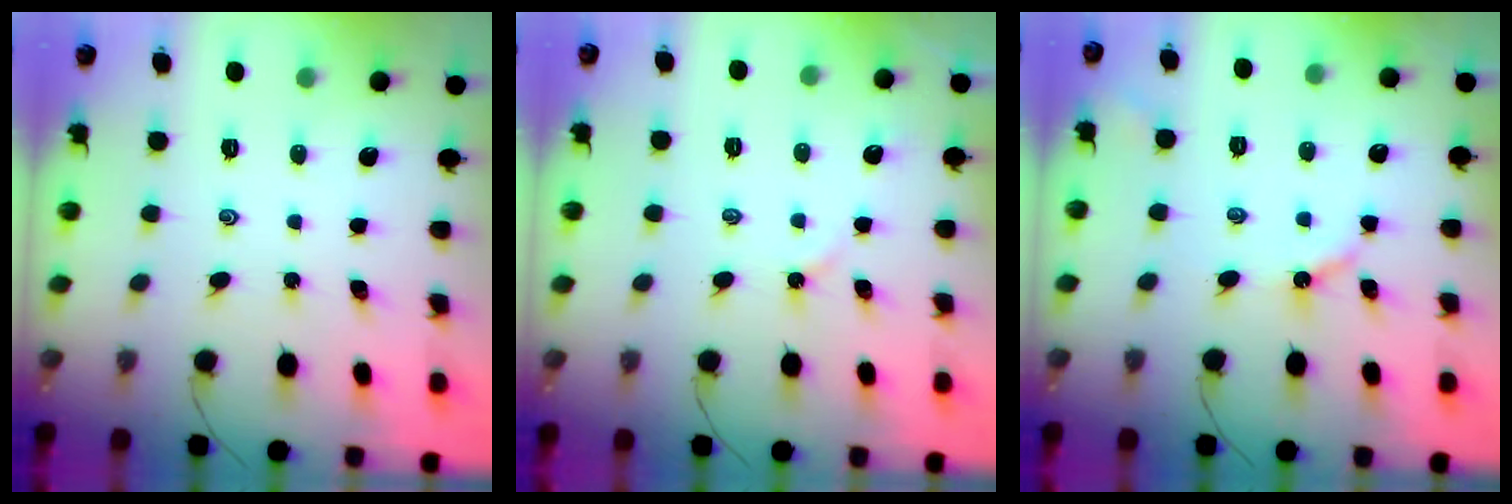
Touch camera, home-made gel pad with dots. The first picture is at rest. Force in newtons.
{"total": 2.7, "press": 2.7, "slide": 0.5}
{"total": 4.6, "press": 4.6, "slide": 0.5}